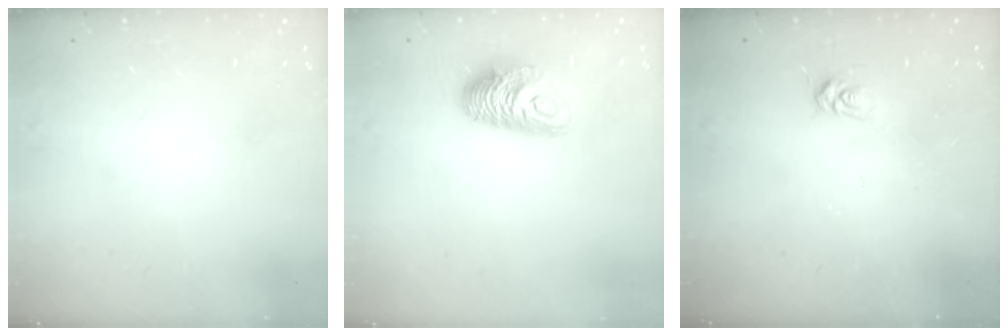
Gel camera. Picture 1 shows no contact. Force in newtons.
{"total": 10.0, "press": 10.0, "slide": 0.7}
{"total": 4.2, "press": 4.2, "slide": 0.5}